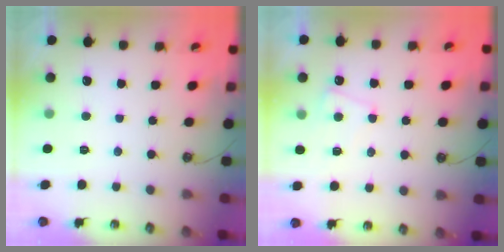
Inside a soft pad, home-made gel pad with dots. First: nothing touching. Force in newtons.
{"total": 0.5, "press": 0.1, "slide": 0.5}